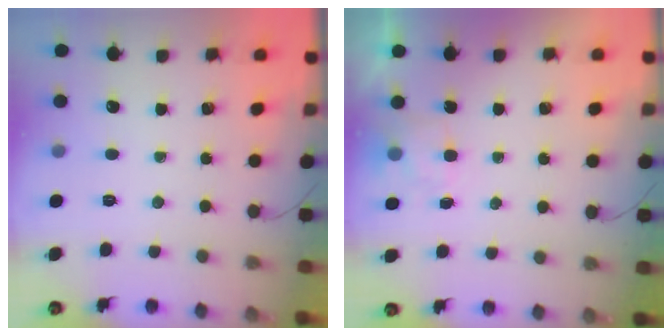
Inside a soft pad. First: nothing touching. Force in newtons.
{"total": 2.4, "press": 1.9, "slide": 1.4}